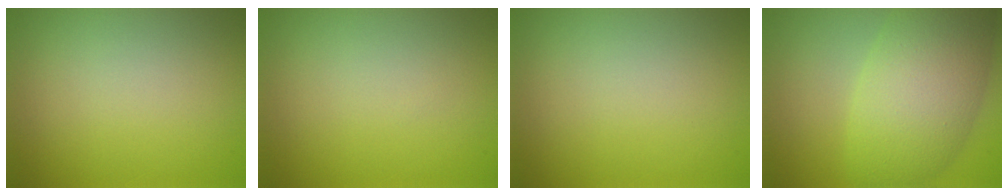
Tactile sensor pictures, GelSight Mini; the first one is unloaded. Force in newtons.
{"total": 0.0}
{"total": 0.0}
{"total": 8.7, "press": 8.7, "slide": 0.3}